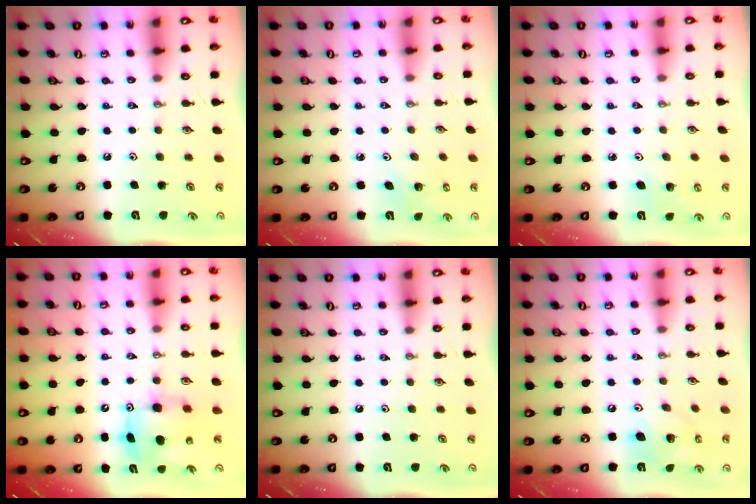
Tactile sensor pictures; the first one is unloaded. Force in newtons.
{"total": 2.3, "press": 2.3, "slide": 0.2}
{"total": 3.9, "press": 3.8, "slide": 0.5}
{"total": 8.5, "press": 8.5, "slide": 0.8}
{"total": 0.0}
{"total": 12.4, "press": 12.2, "slide": 2.1}